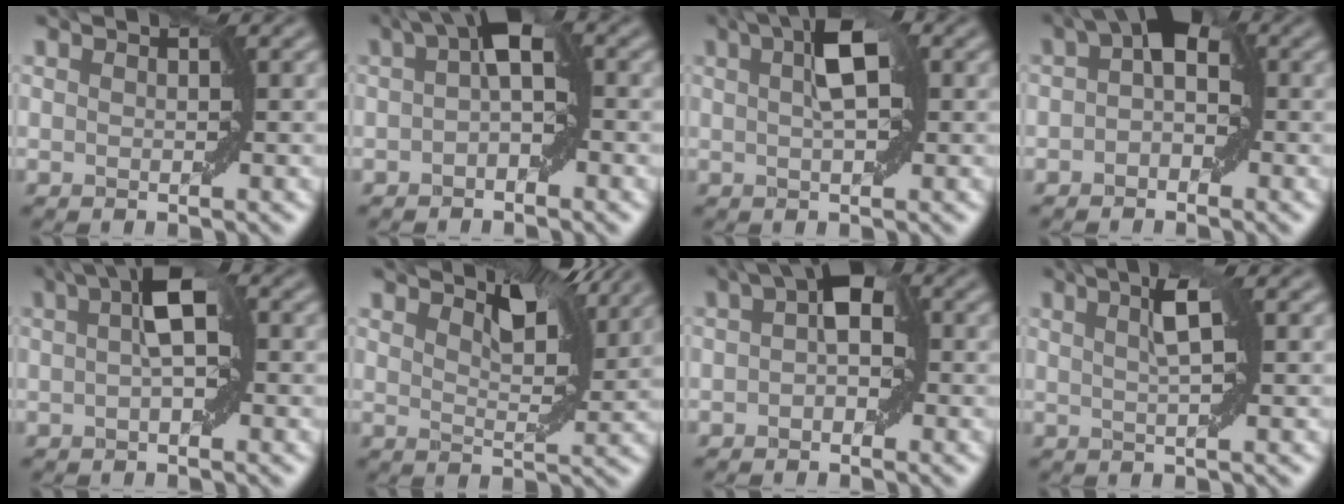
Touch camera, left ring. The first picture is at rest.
{"total": 4.3, "force": [0.5, 1.7, 3.9], "torque": [-0.051, 0.020, -0.005]}
{"total": 4.6, "force": [1.4, 1.7, 4.1], "torque": [-0.067, 0.012, 0.017]}
{"total": 4.5, "force": [0.6, 2.7, 3.6], "torque": [-0.045, 0.021, -0.004]}
{"total": 4.5, "force": [0.9, 1.5, 4.1], "torque": [-0.063, 0.015, 0.005]}
{"total": 4.7, "force": [3.7, 1.1, 2.7], "torque": [-0.053, 0.001, 0.058]}
{"total": 4.2, "force": [0.6, 2.3, 3.5], "torque": [-0.046, 0.017, -0.004]}
{"total": 2.7, "force": [1.0, 0.4, 2.4], "torque": [-0.039, 0.007, 0.018]}